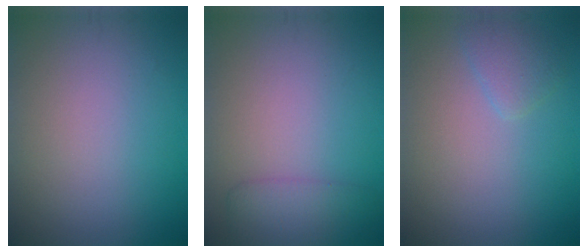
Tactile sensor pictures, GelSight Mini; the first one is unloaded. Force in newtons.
{"total": 2.3, "press": 2.3, "slide": 0.1}
{"total": 1.5, "press": 1.5, "slide": 0.1}